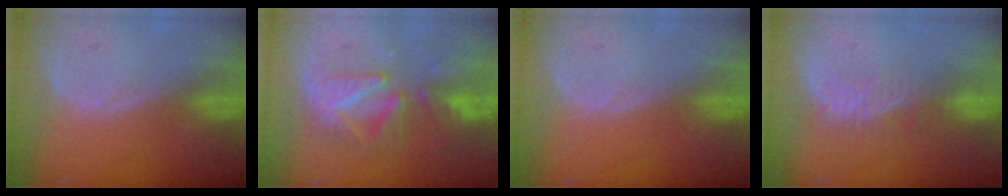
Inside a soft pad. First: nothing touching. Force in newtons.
{"total": 9.8, "press": 8.7, "slide": 4.4}
{"total": 0.0}
{"total": 3.7, "press": 3.3, "slide": 1.6}